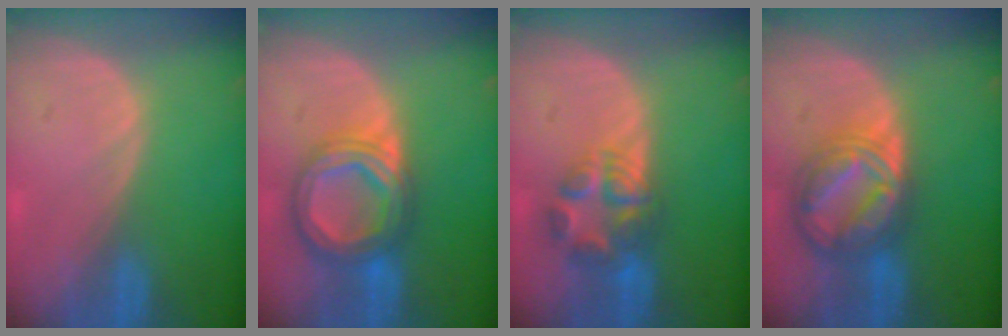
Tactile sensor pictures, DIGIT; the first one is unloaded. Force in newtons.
{"total": 8.5, "press": 8.5, "slide": 0.7}
{"total": 6.4, "press": 6.3, "slide": 1.4}
{"total": 8.8, "press": 8.8, "slide": 0.6}